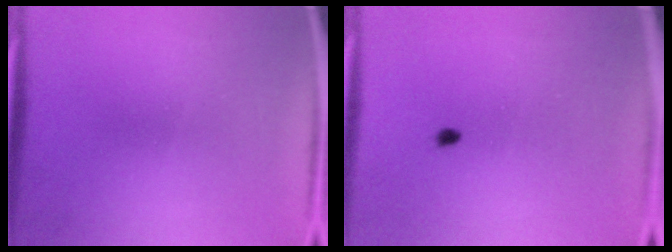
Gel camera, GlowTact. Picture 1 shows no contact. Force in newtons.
{"total": 1.4}